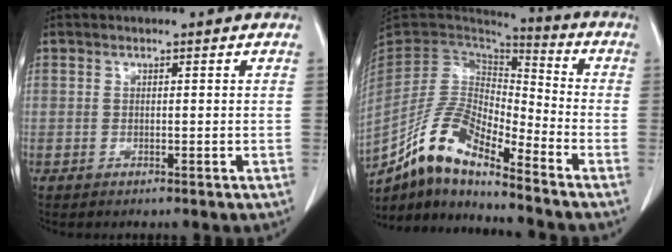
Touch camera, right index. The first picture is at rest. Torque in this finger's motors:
{"motor_torque": [0.12, -0.09, 0.07, -0.01]}